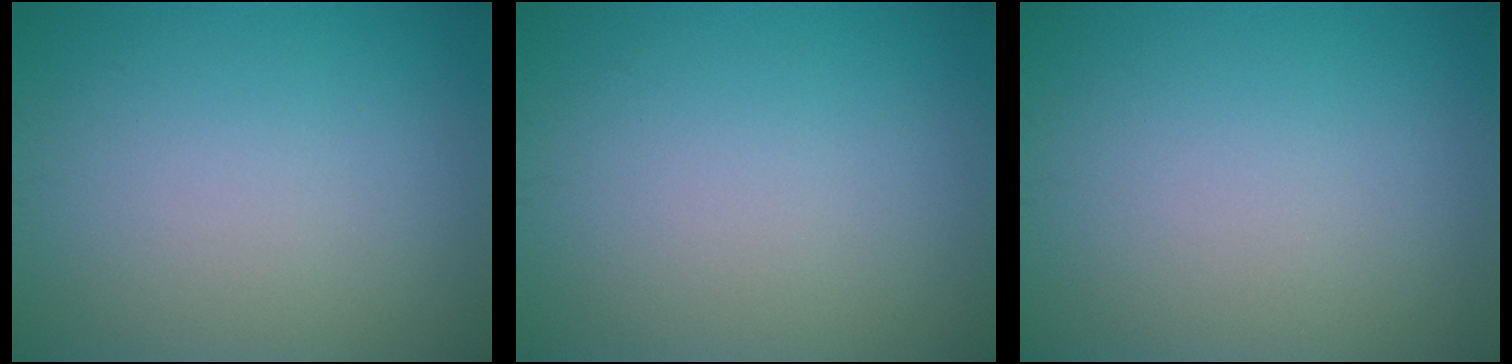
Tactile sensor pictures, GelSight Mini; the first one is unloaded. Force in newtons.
{"total": 0.0}
{"total": 0.0}